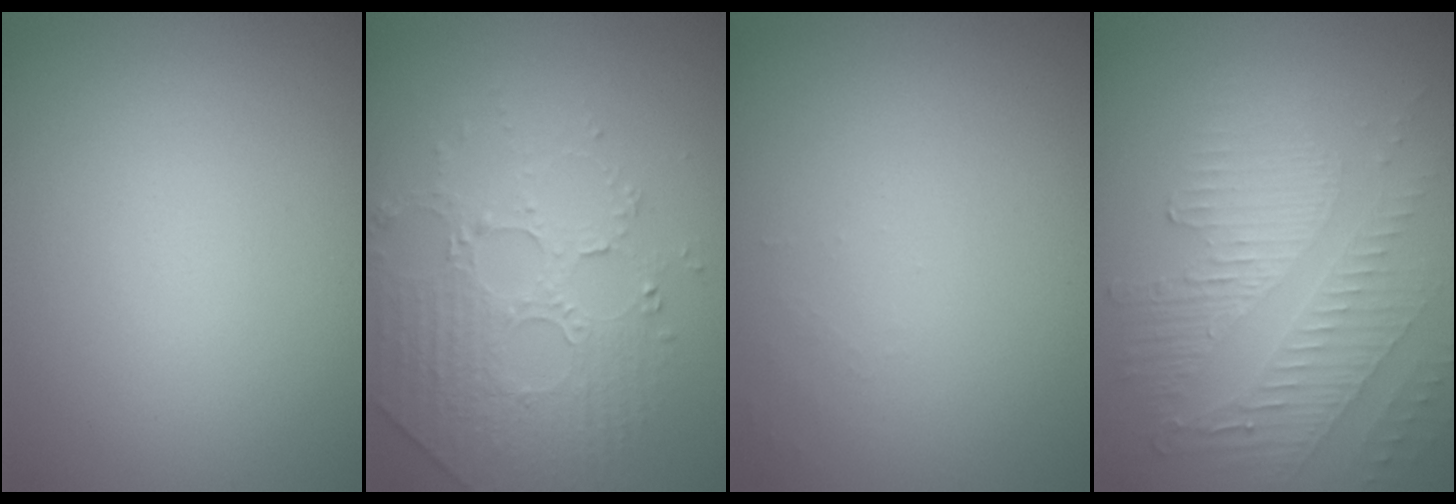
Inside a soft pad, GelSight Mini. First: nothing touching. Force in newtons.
{"total": 5.1, "press": 3.5, "slide": 3.7}
{"total": 0.7, "press": 0.7, "slide": 0.1}
{"total": 5.3, "press": 3.5, "slide": 3.9}